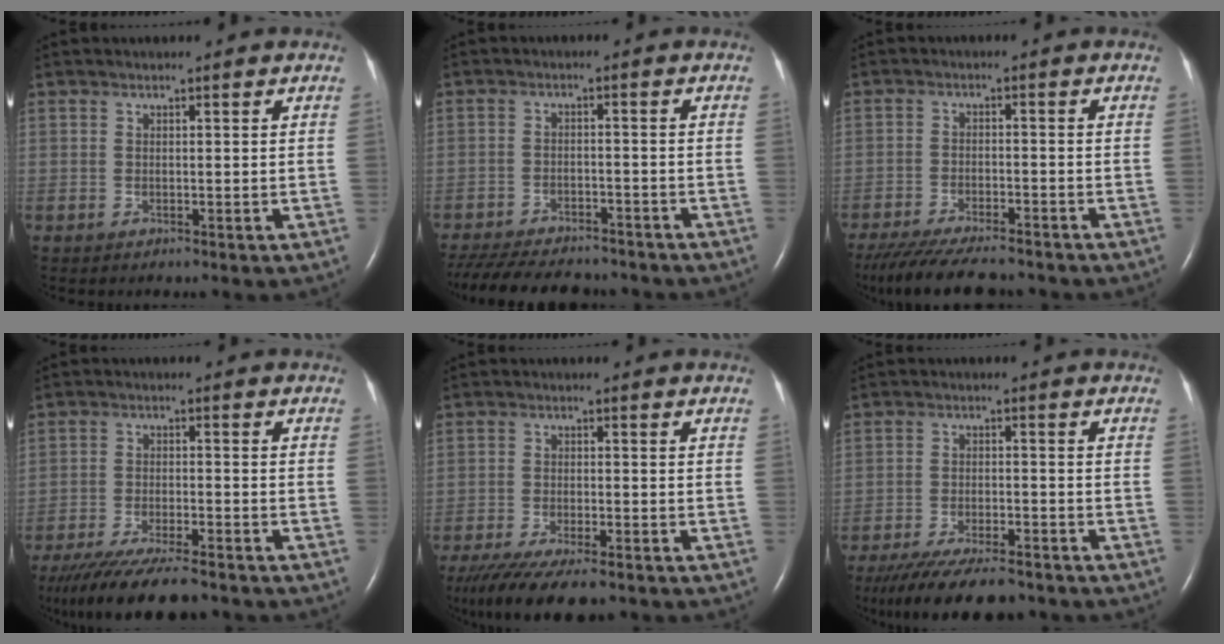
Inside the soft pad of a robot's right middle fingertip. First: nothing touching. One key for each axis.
{"total": 17.1, "fx": -14.9, "fy": 4.9, "fz": 6.9, "tx": -0.174, "ty": -0.022, "tz": -0.211}
{"total": 13.9, "fx": -12.1, "fy": 2.6, "fz": 6.3, "tx": -0.124, "ty": -0.025, "tz": -0.181}
{"total": 14.3, "fx": -12.0, "fy": 2.2, "fz": 7.5, "tx": -0.143, "ty": -0.038, "tz": -0.190}
{"total": 13.7, "fx": -10.6, "fy": 3.4, "fz": 8.0, "tx": -0.161, "ty": -0.031, "tz": -0.167}
{"total": 14.1, "fx": -11.8, "fy": 3.0, "fz": 7.1, "tx": -0.136, "ty": -0.028, "tz": -0.181}